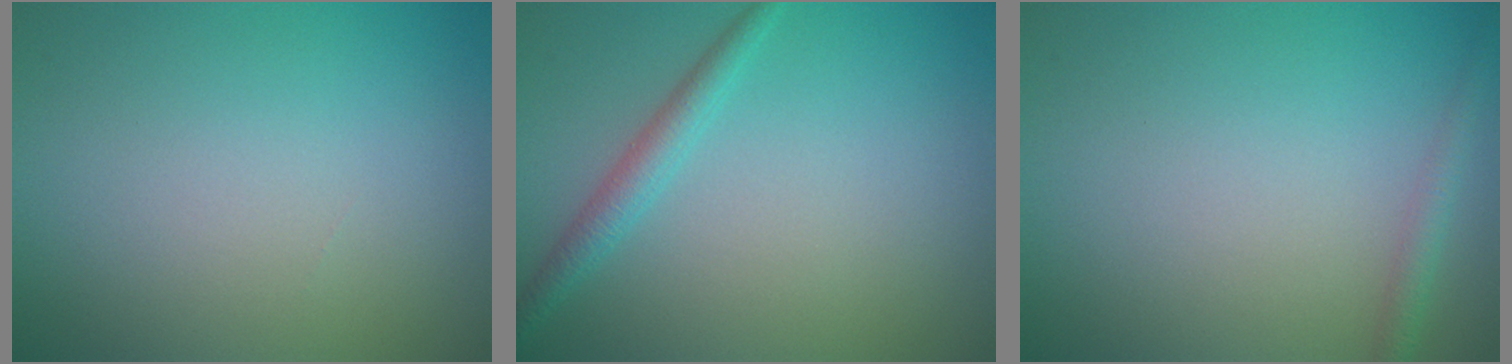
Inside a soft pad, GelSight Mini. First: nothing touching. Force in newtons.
{"total": 1.9, "press": 1.9, "slide": 0.1}
{"total": 1.3, "press": 1.3, "slide": 0.1}